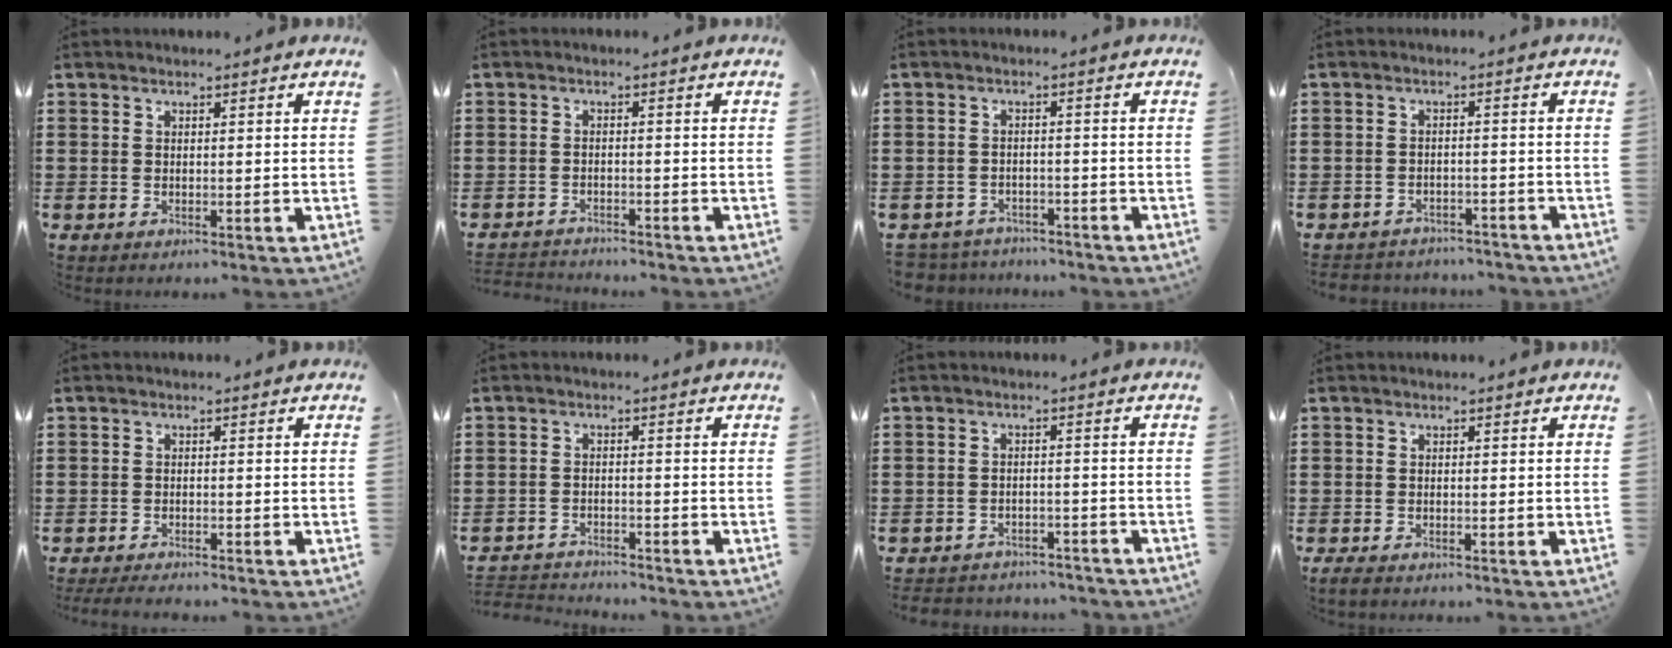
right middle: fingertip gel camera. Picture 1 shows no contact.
{"total": 2.2, "force": [-2.2, 0.3, -0.2], "torque": [-0.004, 0.001, -0.049]}
{"total": 3.2, "force": [-3.1, 0.7, -0.3], "torque": [-0.004, 0.001, -0.070]}
{"total": 2.9, "force": [-2.8, 0.6, -0.2], "torque": [-0.004, 0.000, -0.063]}
{"total": 2.1, "force": [-2.0, 0.3, 0.4], "torque": [-0.010, 0.000, -0.042]}
{"total": 2.6, "force": [-2.5, 0.5, -0.2], "torque": [-0.006, 0.000, -0.056]}
{"total": 3.1, "force": [-3.0, 0.6, -0.2], "torque": [-0.005, -0.001, -0.066]}
{"total": 1.1, "force": [-0.9, 0.5, 0.4], "torque": [-0.010, 0.001, -0.019]}